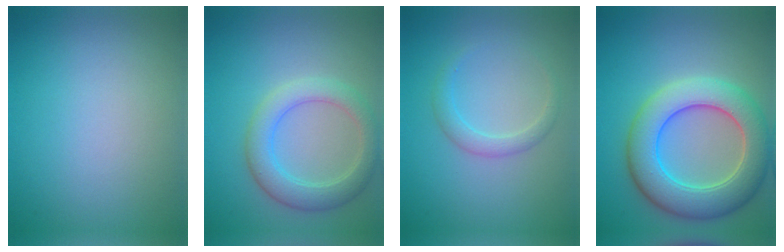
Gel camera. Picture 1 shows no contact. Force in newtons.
{"total": 4.1, "press": 4.1, "slide": 0.1}
{"total": 1.7, "press": 1.7, "slide": 0.2}
{"total": 8.1, "press": 8.1, "slide": 0.5}